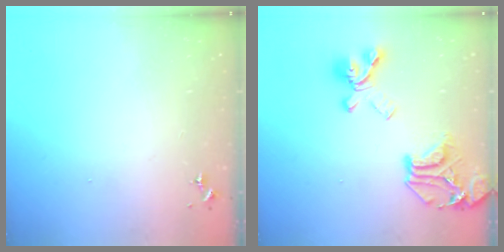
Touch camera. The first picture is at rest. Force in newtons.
{"total": 21.7, "press": 21.6, "slide": 2.0}